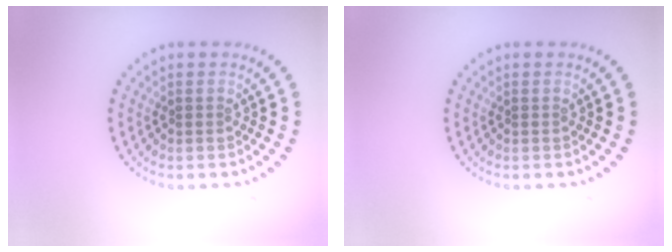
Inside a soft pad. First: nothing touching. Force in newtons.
{"total": 0.0}